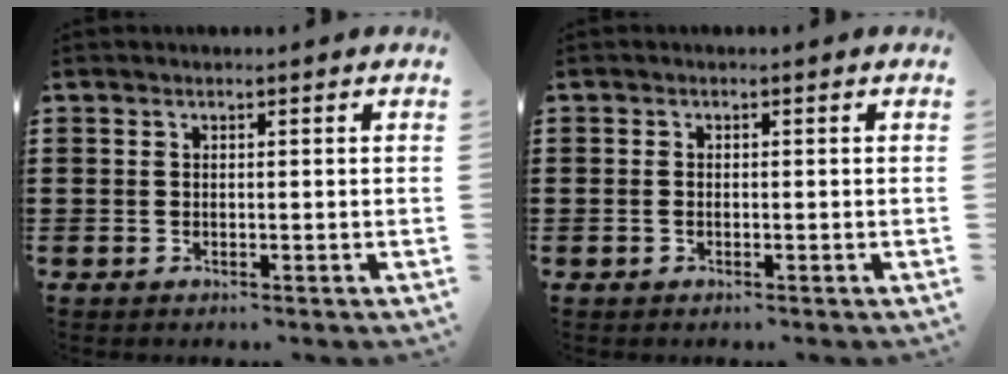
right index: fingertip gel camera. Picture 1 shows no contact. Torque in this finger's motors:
{"motor_torque": [-0.64, 0.69, -0.02, 0.00]}